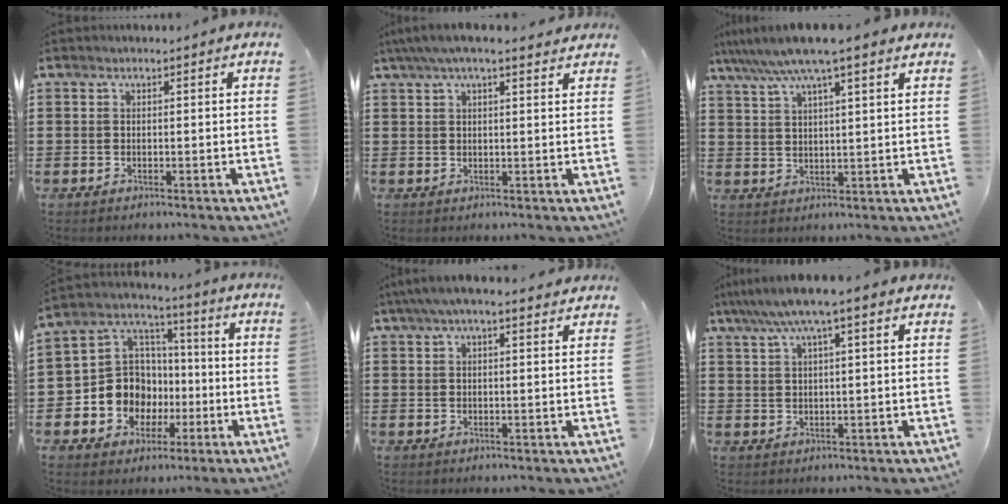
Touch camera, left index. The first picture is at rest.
{"total": 4.5, "force": [3.3, 0.8, 3.0], "torque": [-0.066, 0.003, 0.058]}
{"total": 7.5, "force": [5.8, 0.3, 4.8], "torque": [-0.108, -0.016, 0.101]}
{"total": 9.9, "force": [-2.3, 9.3, 2.7], "torque": [-0.108, 0.006, -0.041]}
{"total": 3.8, "force": [2.8, 0.6, 2.6], "torque": [-0.057, 0.005, 0.050]}
{"total": 5.9, "force": [3.8, 0.2, 4.5], "torque": [-0.096, -0.001, 0.065]}